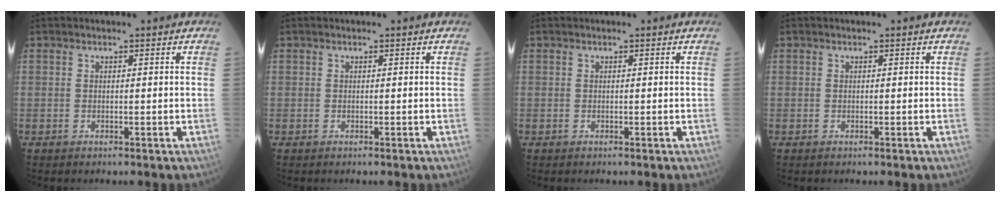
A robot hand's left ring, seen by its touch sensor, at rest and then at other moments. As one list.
[{"total": 0.0}, {"total": 0.0}, {"total": 0.0}]